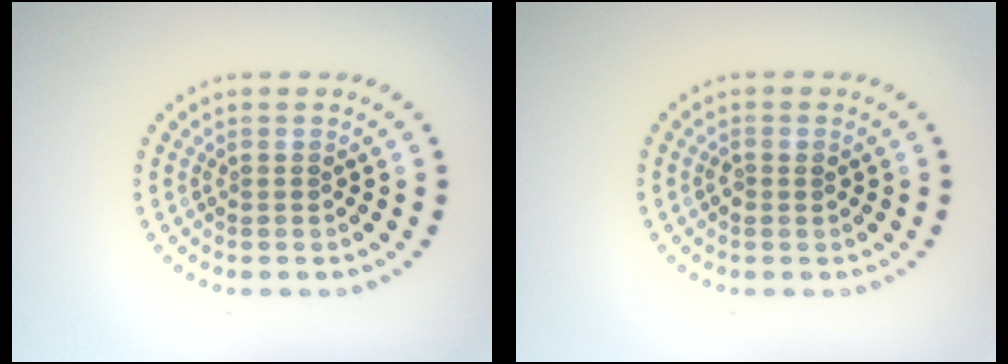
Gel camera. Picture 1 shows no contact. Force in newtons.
{"total": 0.8, "press": 0.8, "slide": 0.1}